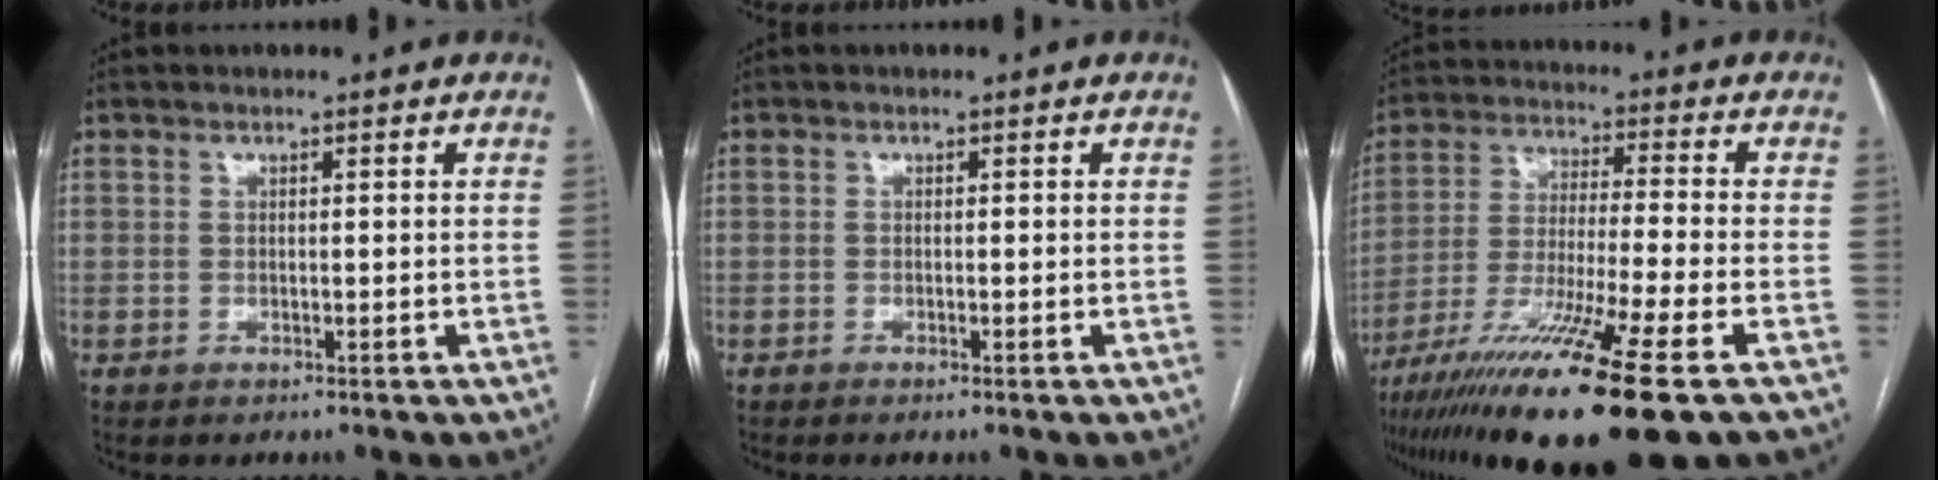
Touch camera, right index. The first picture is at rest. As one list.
[{"total": 0.6, "force": [-0.4, -0.1, 0.4], "torque": [-0.008, 0.000, -0.007]}, {"total": 19.0, "force": [-11.8, -0.3, 15.0], "torque": [-0.255, -0.053, -0.208]}]